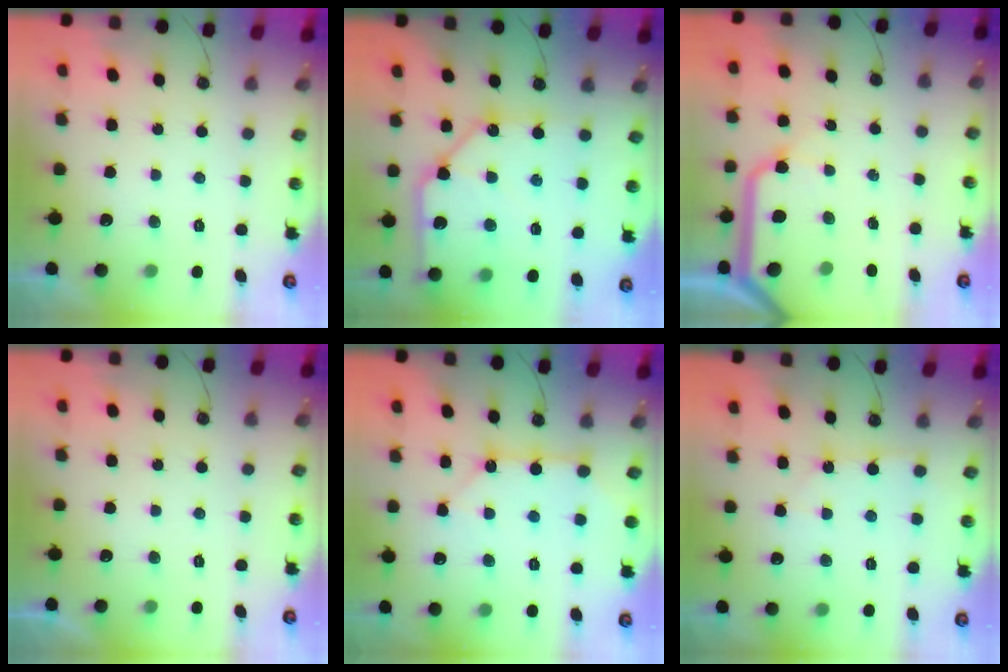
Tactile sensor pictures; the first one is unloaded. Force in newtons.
{"total": 13.7, "press": 13.6, "slide": 1.6}
{"total": 11.9, "press": 11.8, "slide": 1.9}
{"total": 0.0}
{"total": 8.8, "press": 8.8, "slide": 0.8}
{"total": 4.8, "press": 4.8, "slide": 0.6}